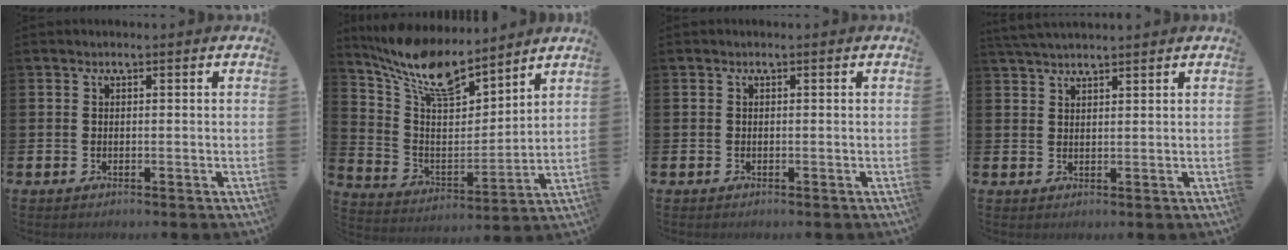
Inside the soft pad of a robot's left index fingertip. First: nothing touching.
{"total": 11.9, "force": [10.0, 3.6, 5.2], "torque": [-0.139, -0.049, 0.182]}
{"total": 0.0}
{"total": 3.0, "force": [2.9, 0.2, 0.7], "torque": [-0.020, -0.007, 0.054]}